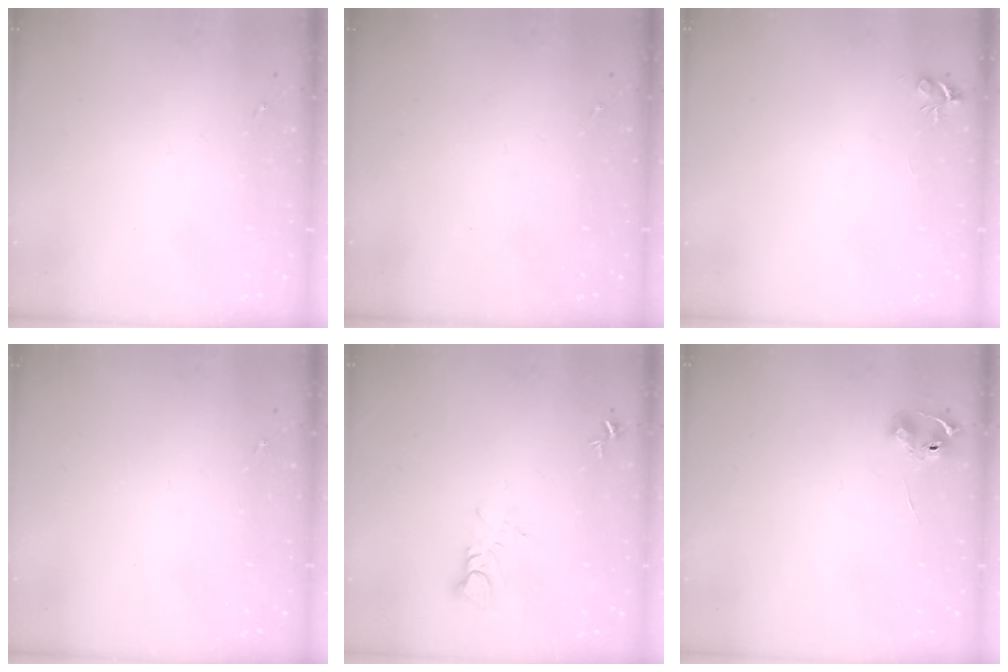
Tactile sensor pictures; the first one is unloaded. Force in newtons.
{"total": 0.0}
{"total": 4.7, "press": 4.7, "slide": 0.6}
{"total": 0.0}
{"total": 3.9, "press": 3.9, "slide": 0.2}
{"total": 6.3, "press": 6.3, "slide": 0.8}